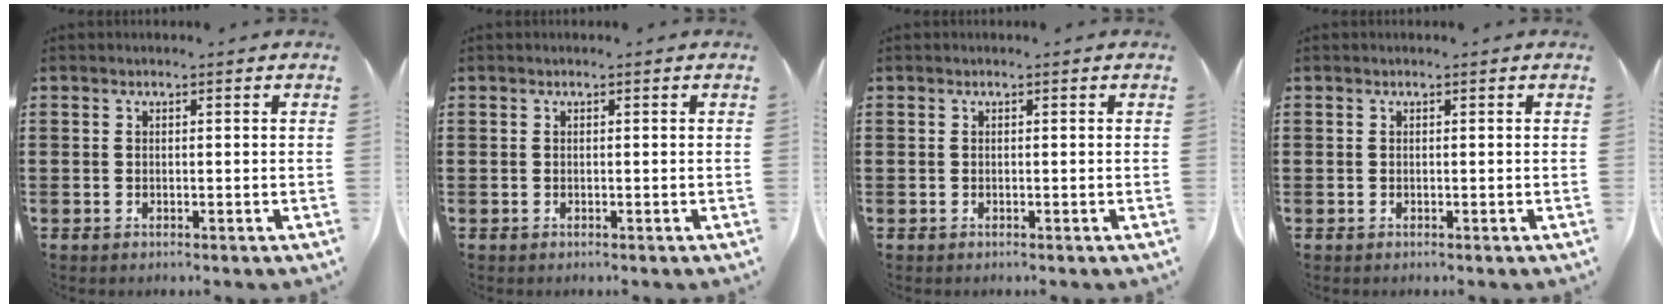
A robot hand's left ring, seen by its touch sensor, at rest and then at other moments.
{"total": 0.0}
{"total": 0.0}
{"total": 0.0}